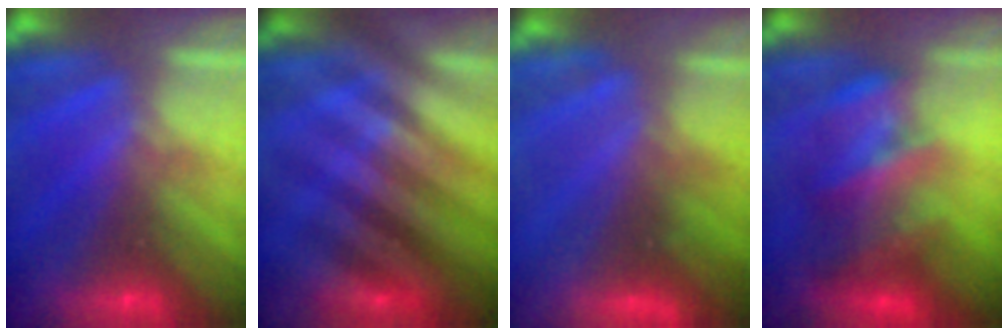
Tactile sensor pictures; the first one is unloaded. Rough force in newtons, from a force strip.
{"total": 2.6}
{"total": 3.3}
{"total": 4.6}